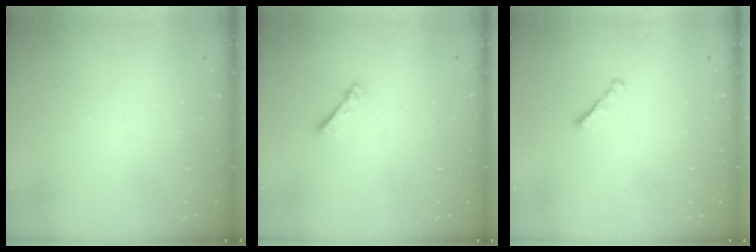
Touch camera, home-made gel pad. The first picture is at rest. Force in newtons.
{"total": 2.4, "press": 2.4, "slide": 0.2}
{"total": 1.8, "press": 1.7, "slide": 0.6}